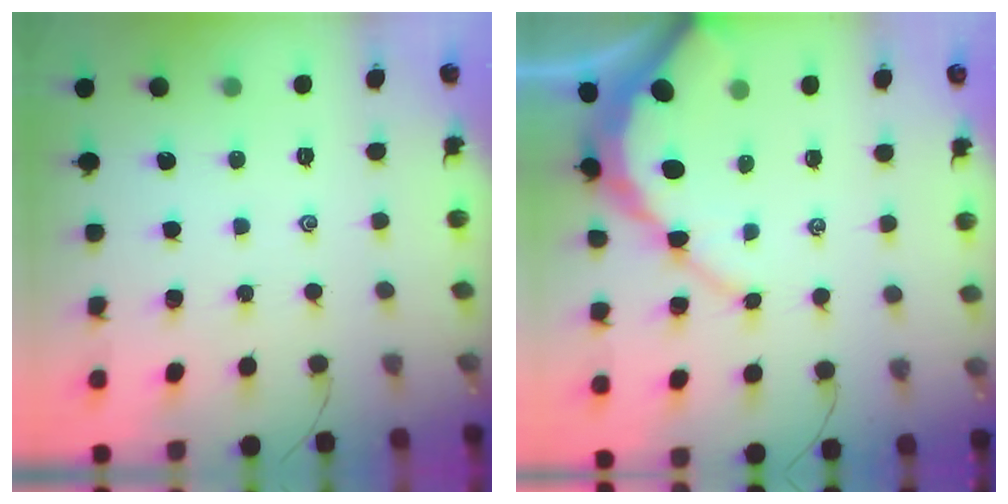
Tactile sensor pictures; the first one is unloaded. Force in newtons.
{"total": 8.7, "press": 8.6, "slide": 0.9}